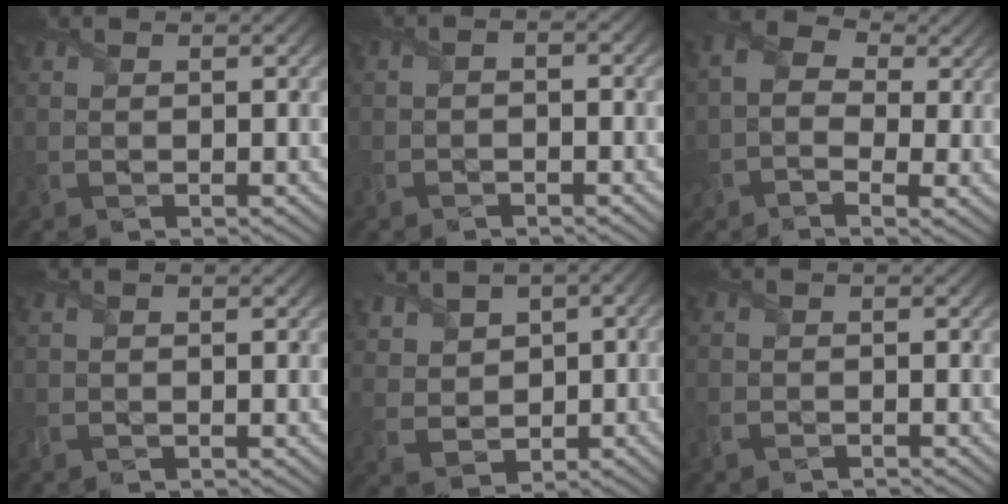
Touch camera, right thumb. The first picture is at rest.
{"total": 1.6, "force": [-1.1, 0.6, 1.0], "torque": [-0.015, 0.004, -0.018]}
{"total": 7.3, "force": [0.1, 5.2, 5.1], "torque": [-0.122, -0.009, 0.000]}
{"total": 0.5, "force": [-0.5, 0.0, 0.3], "torque": [-0.004, 0.001, -0.007]}
{"total": 4.7, "force": [1.7, 4.1, 1.5], "torque": [-0.068, -0.010, 0.035]}
{"total": 1.5, "force": [-1.4, 0.4, 0.2], "torque": [-0.005, -0.003, -0.029]}